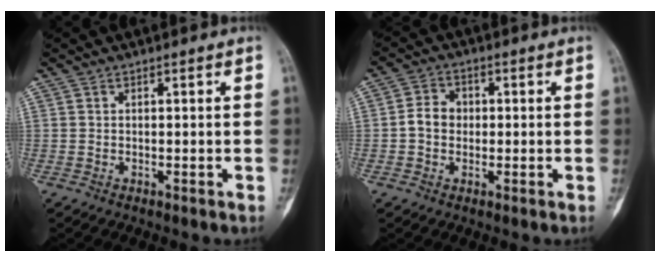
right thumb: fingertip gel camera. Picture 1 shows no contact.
{"total": 4.6, "force": [-0.2, 3.8, 2.6], "torque": [-0.033, 0.015, -0.012]}